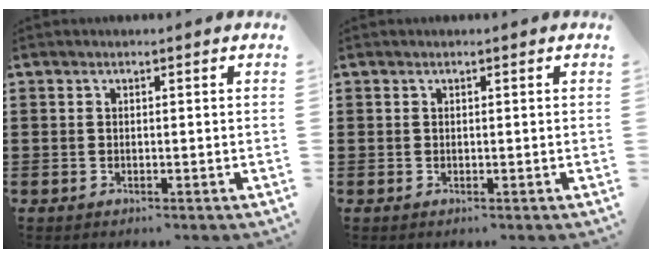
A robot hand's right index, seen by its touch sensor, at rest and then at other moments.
{"total": 0.0}